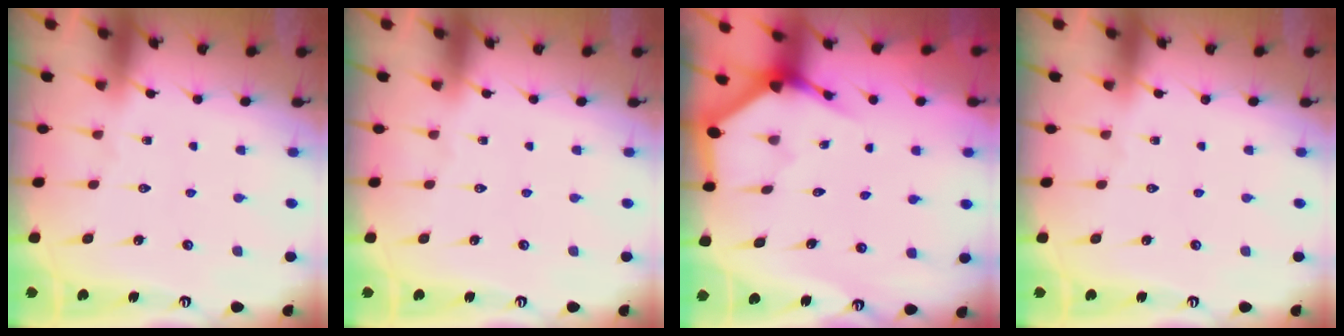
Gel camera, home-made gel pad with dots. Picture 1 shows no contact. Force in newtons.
{"total": 0.0}
{"total": 3.5, "press": 3.4, "slide": 0.2}
{"total": 0.0}